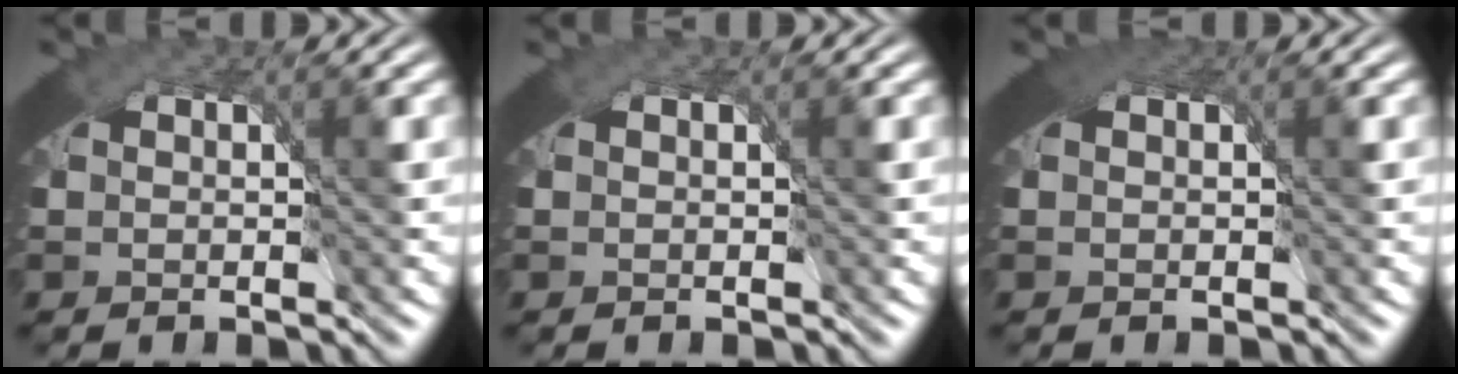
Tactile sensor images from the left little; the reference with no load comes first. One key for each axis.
{"total": 0.0}
{"total": 1.7, "fx": 0.9, "fy": 0.9, "fz": 1.1, "tx": -0.019, "ty": -0.003, "tz": 0.015}